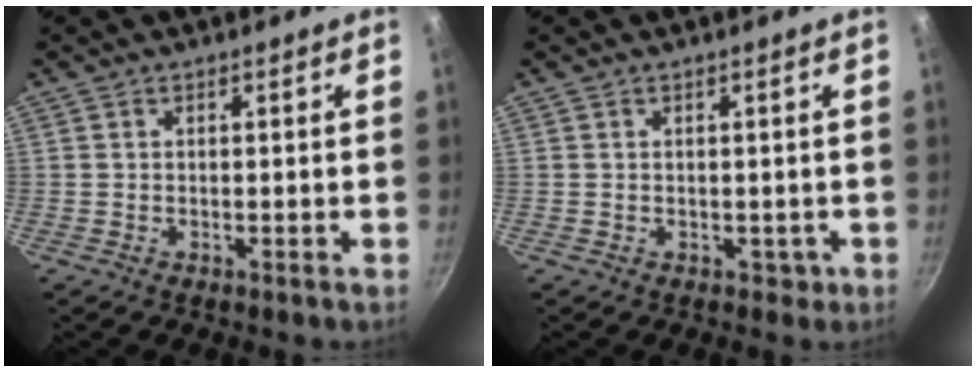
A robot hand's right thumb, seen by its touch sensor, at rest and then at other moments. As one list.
[{"total": 1.4, "force": [-0.2, 1.2, 0.7], "torque": [0.003, 0.003, 0.001]}]